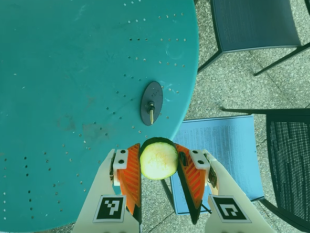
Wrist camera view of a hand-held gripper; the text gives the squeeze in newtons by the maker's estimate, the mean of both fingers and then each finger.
{"total": 13.6, "left": 14.0, "right": 13.2}